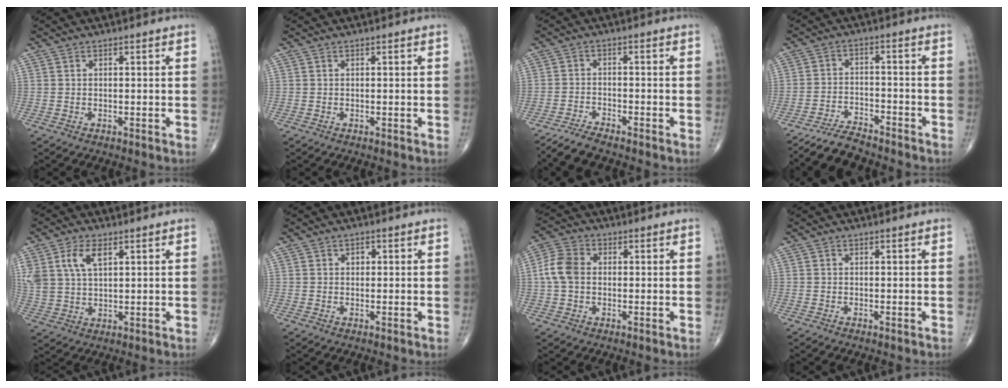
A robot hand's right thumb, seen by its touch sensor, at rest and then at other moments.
{"total": 0.0}
{"total": 4.6, "force": [-4.1, 0.6, 1.9], "torque": [-0.050, 0.005, -0.082]}
{"total": 6.9, "force": [-6.4, 1.7, 2.0], "torque": [-0.043, 0.028, -0.116]}
{"total": 8.3, "force": [3.5, 4.5, 6.0], "torque": [-0.126, -0.003, 0.073]}
{"total": 1.0, "force": [0.2, 0.9, 0.6], "torque": [-0.003, 0.001, 0.001]}
{"total": 6.3, "force": [0.1, 4.6, 4.3], "torque": [-0.093, 0.016, -0.006]}
{"total": 0.0}